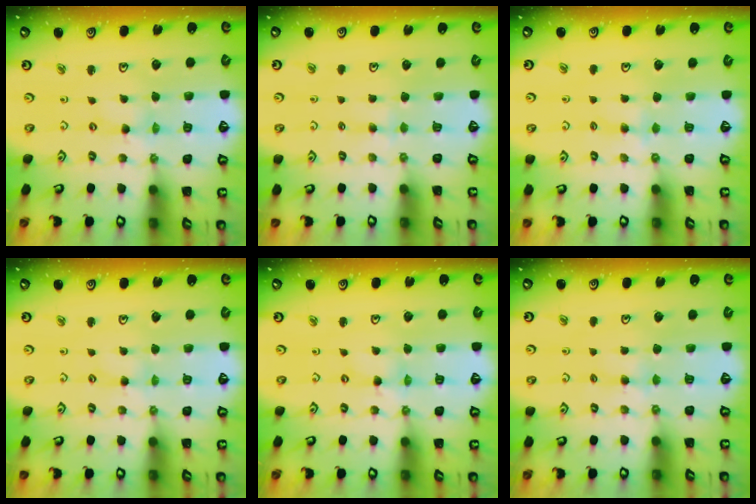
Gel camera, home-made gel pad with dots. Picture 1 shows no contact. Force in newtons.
{"total": 2.6, "press": 2.5, "slide": 0.5}
{"total": 3.6, "press": 3.5, "slide": 0.6}
{"total": 1.8, "press": 1.8, "slide": 0.2}
{"total": 0.9, "press": 0.8, "slide": 0.2}
{"total": 3.3, "press": 3.2, "slide": 0.6}